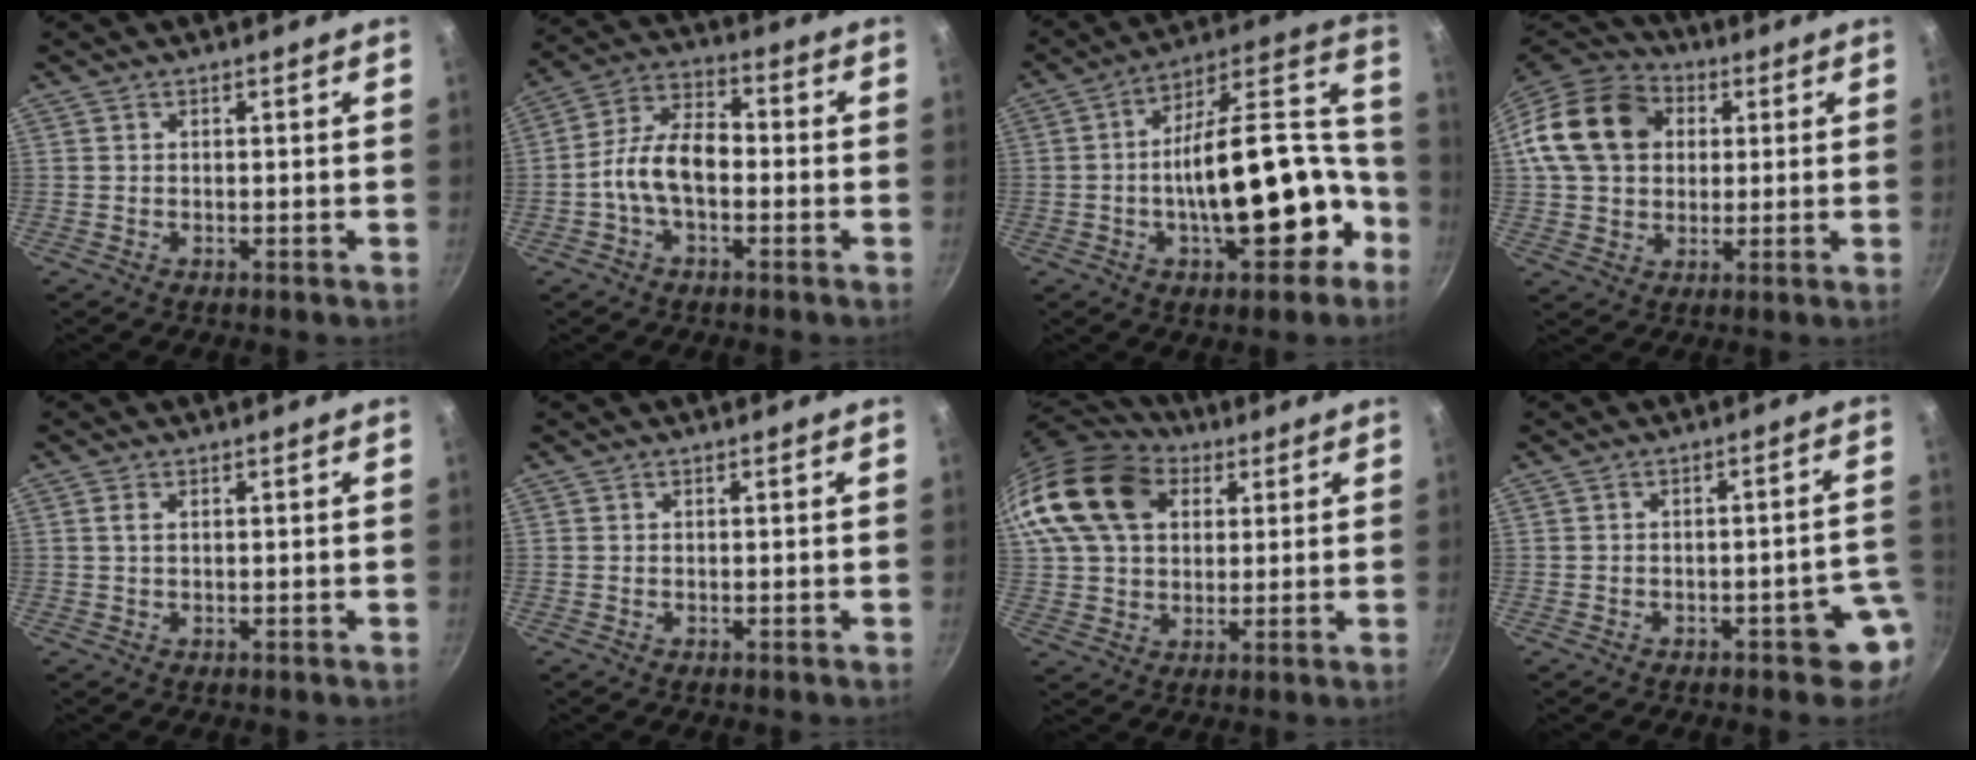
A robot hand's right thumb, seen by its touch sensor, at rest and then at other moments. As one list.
[{"total": 10.1, "force": [-2.0, 5.9, 8.0], "torque": [-0.128, 0.043, -0.051]}, {"total": 24.8, "force": [-6.8, 12.1, 20.6], "torque": [-0.263, 0.079, -0.094]}, {"total": 18.4, "force": [3.8, 14.4, 10.7], "torque": [-0.184, 0.027, 0.056]}, {"total": 1.5, "force": [0.4, 0.9, 1.1], "torque": [-0.021, 0.002, 0.007]}, {"total": 0.0}, {"total": 20.9, "force": [7.2, 14.9, 12.7], "torque": [-0.247, 0.017, 0.124]}, {"total": 5.8, "force": [-2.2, 2.8, 4.5], "torque": [-0.008, 0.030, -0.021]}]